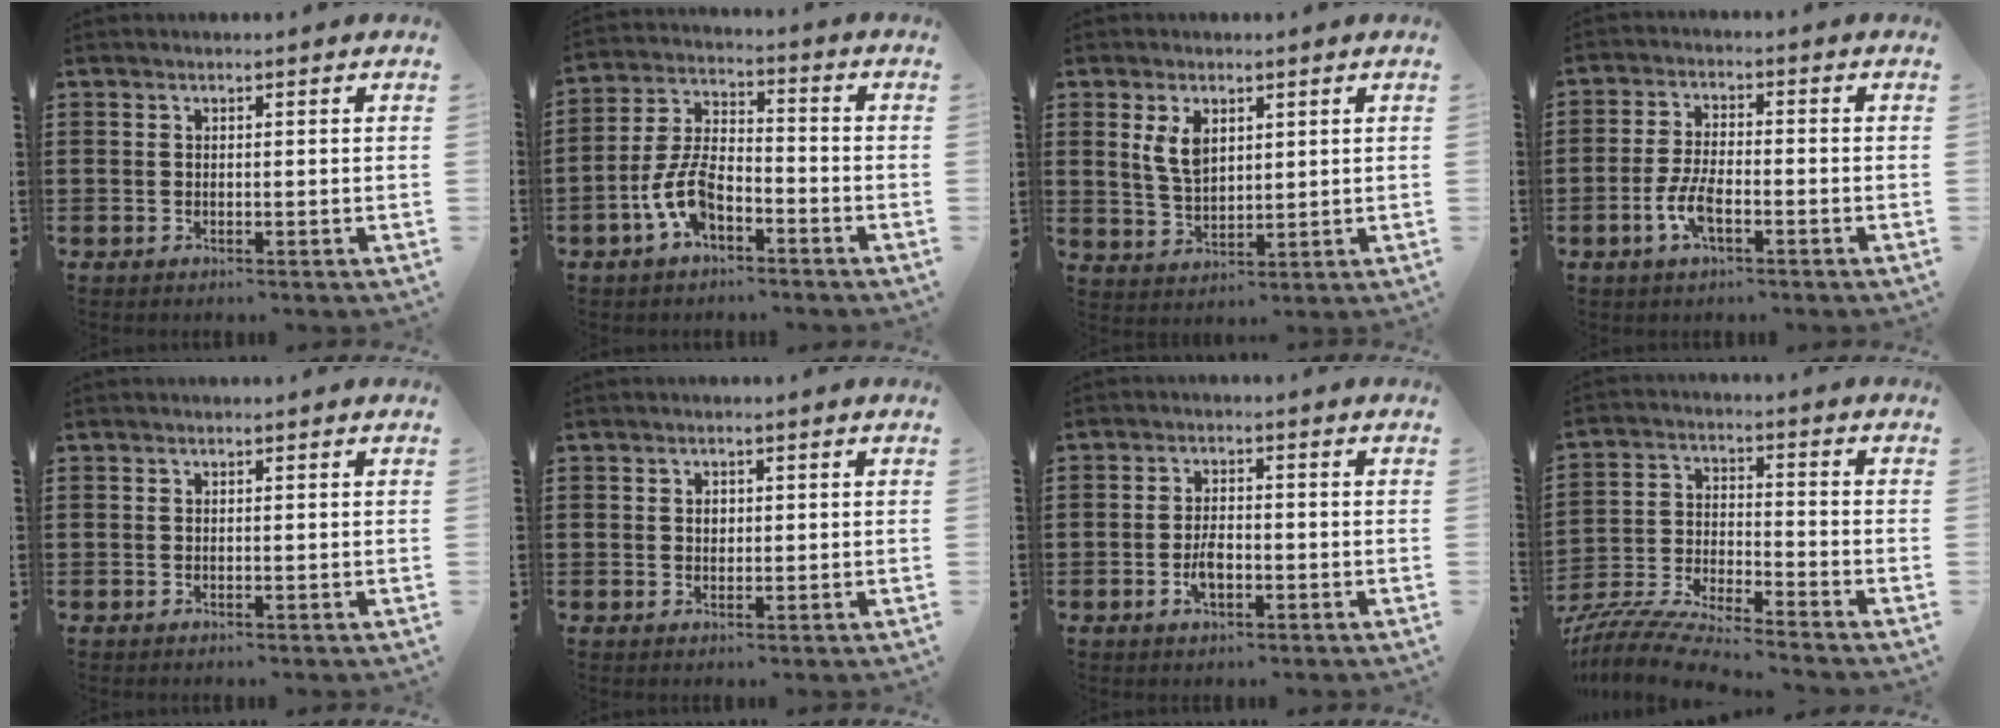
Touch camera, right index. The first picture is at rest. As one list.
[{"total": 7.9, "force": [-3.6, 3.8, 5.9], "torque": [-0.139, 0.000, -0.071]}, {"total": 4.8, "force": [2.0, 2.7, 3.4], "torque": [-0.076, 0.009, 0.036]}, {"total": 5.0, "force": [-2.1, 1.9, 4.2], "torque": [-0.105, -0.010, -0.044]}, {"total": 0.0}, {"total": 1.2, "force": [0.3, 1.0, 0.7], "torque": [-0.015, 0.007, 0.004]}, {"total": 3.3, "force": [-1.1, 1.5, 2.7], "torque": [-0.057, -0.002, -0.020]}, {"total": 7.4, "force": [-7.1, 0.1, 2.2], "torque": [-0.062, -0.010, -0.144]}]